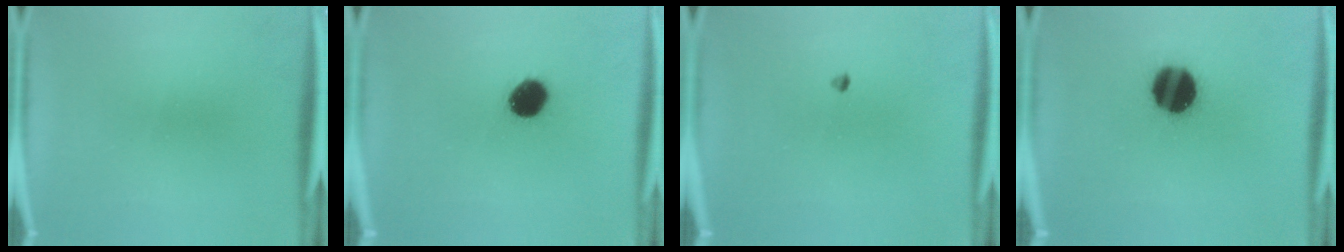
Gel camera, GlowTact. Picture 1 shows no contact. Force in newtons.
{"total": 6.3}
{"total": 0.7}
{"total": 15.3}